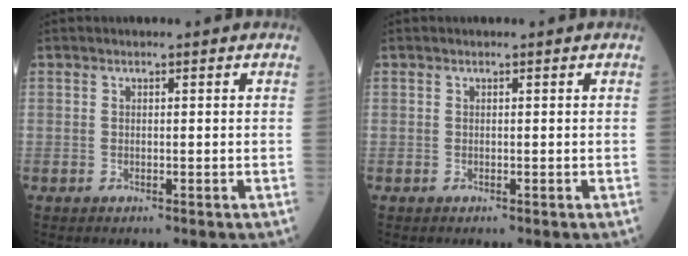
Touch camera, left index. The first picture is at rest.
{"total": 0.0}